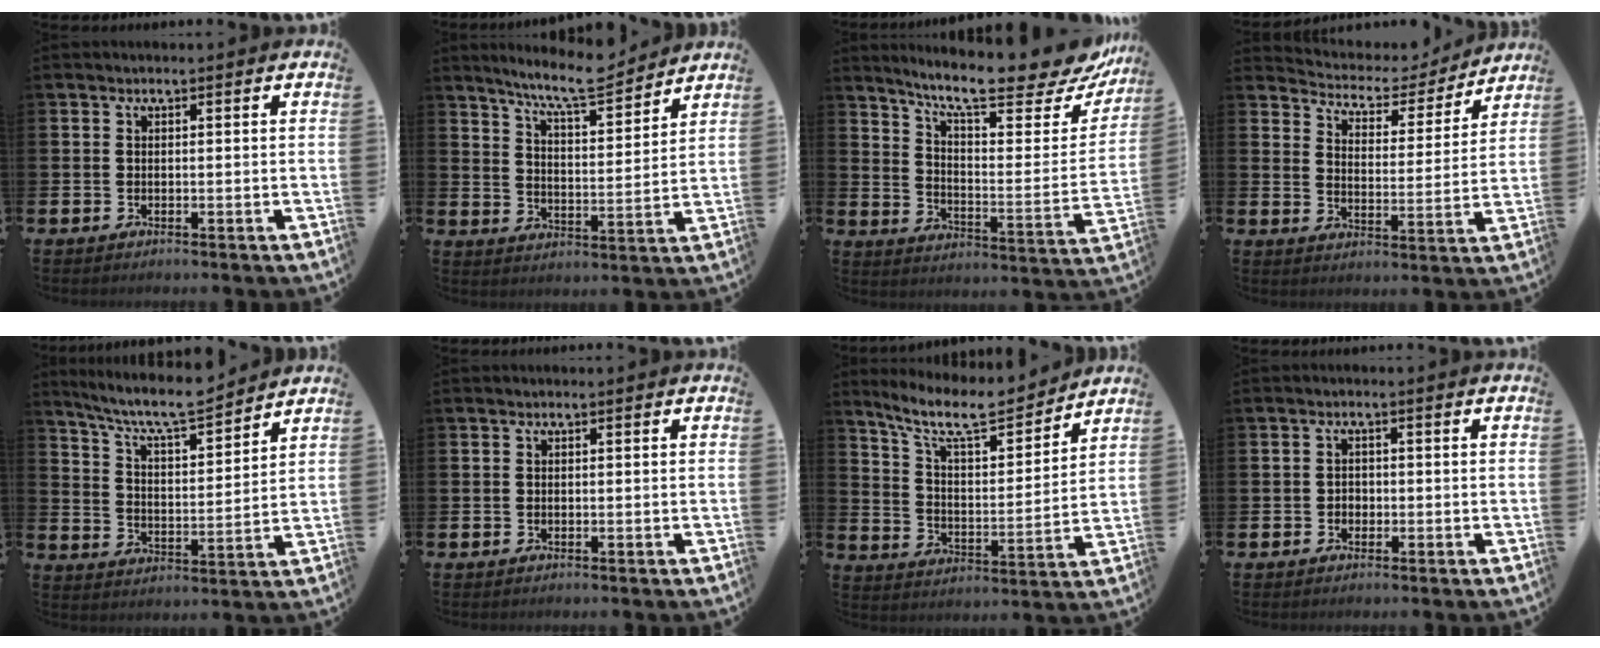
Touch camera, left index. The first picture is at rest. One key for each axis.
{"total": 8.3, "fx": 7.6, "fy": 0.7, "fz": 3.2, "tx": -0.083, "ty": -0.042, "tz": 0.135}
{"total": 12.0, "fx": 10.3, "fy": 2.3, "fz": 5.8, "tx": -0.122, "ty": -0.080, "tz": 0.169}
{"total": 4.7, "fx": 4.3, "fy": 1.8, "fz": 0.4, "tx": -0.042, "ty": -0.035, "tz": 0.069}
{"total": 8.1, "fx": 7.5, "fy": 0.9, "fz": 2.7, "tx": -0.080, "ty": -0.051, "tz": 0.131}
{"total": 0.0}
{"total": 9.8, "fx": 8.6, "fy": 2.2, "fz": 4.1, "tx": -0.114, "ty": -0.053, "tz": 0.152}
{"total": 1.3, "fx": -0.4, "fy": 1.2, "fz": 0.3, "tx": -0.009, "ty": 0.005, "tz": -0.011}